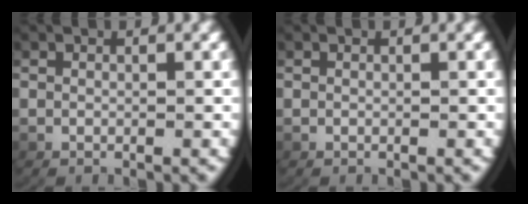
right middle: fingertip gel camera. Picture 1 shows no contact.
{"total": 0.0}